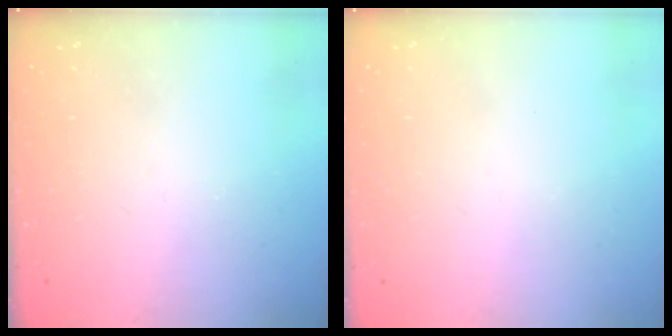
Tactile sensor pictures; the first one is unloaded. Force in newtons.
{"total": 1.7, "press": 1.6, "slide": 0.1}